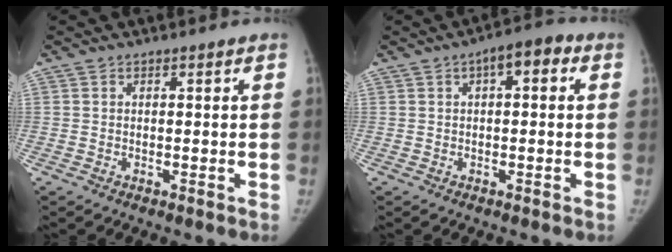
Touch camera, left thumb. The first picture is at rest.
{"total": 5.5, "force": [1.5, 2.5, 4.6], "torque": [-0.052, 0.017, 0.012]}